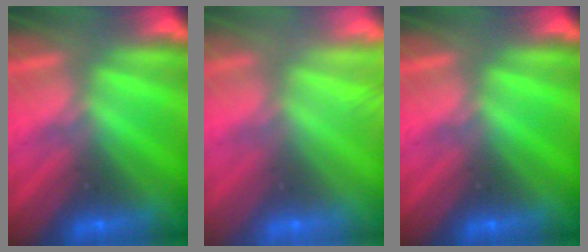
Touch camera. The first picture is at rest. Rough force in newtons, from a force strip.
{"total": 7.8}
{"total": 0.0}